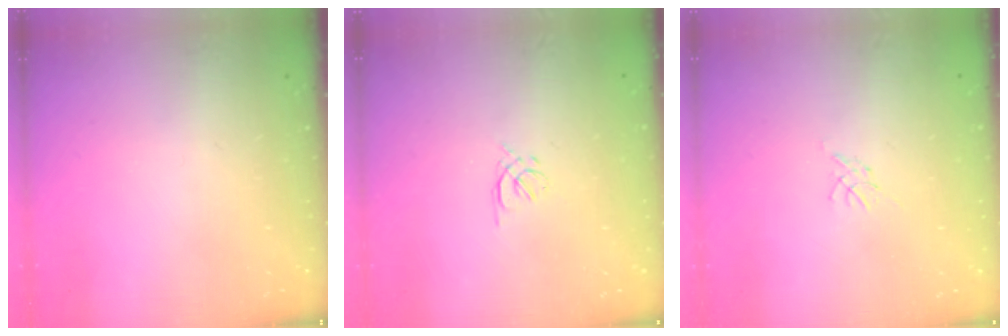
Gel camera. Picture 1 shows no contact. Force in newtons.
{"total": 1.6, "press": 1.5, "slide": 0.5}
{"total": 0.0}